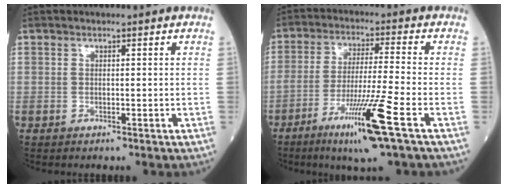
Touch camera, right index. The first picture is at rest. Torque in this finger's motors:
{"motor_torque": [1.60, -0.55, 0.90, 0.21]}